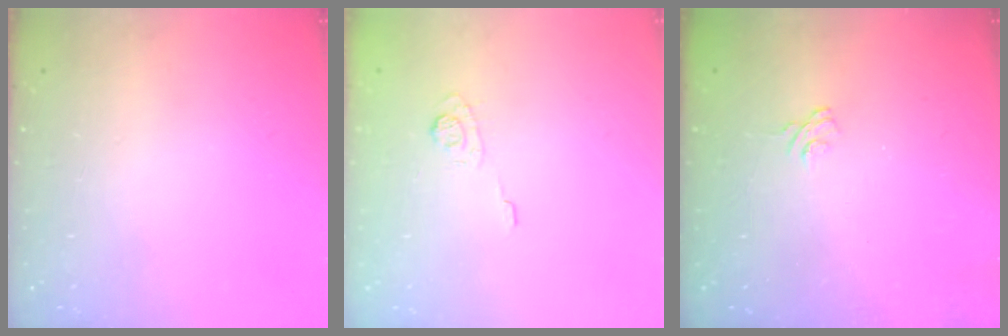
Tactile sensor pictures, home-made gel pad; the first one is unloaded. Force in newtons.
{"total": 3.4, "press": 3.1, "slide": 1.5}
{"total": 2.5, "press": 2.1, "slide": 1.3}